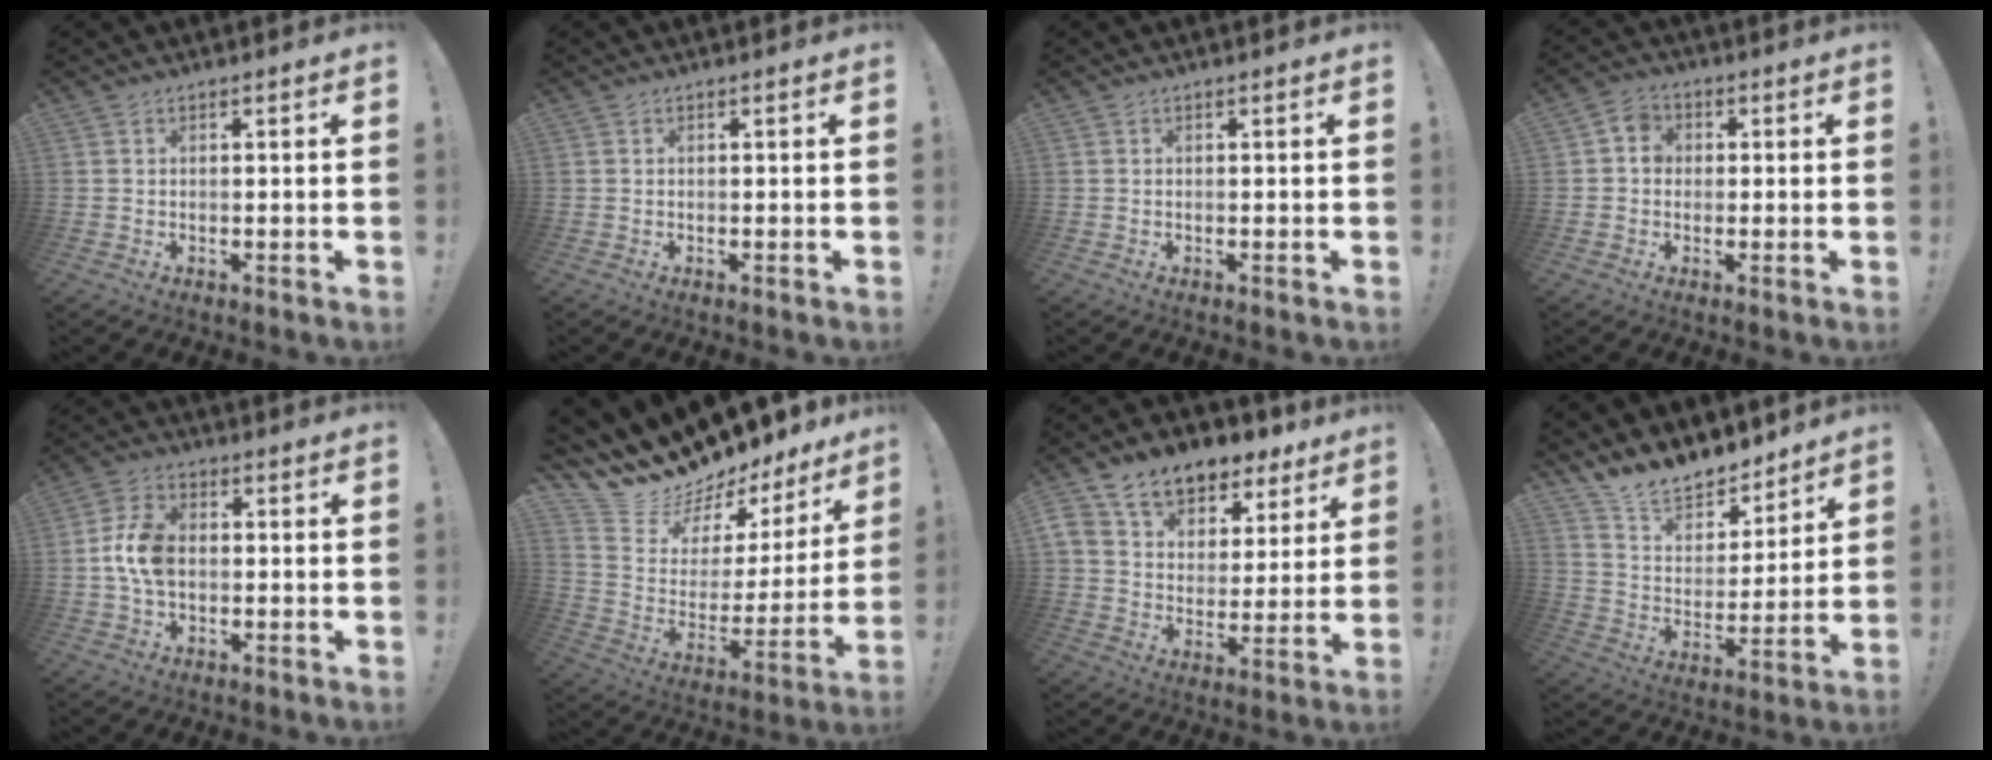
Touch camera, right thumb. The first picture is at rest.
{"total": 0.0}
{"total": 0.0}
{"total": 5.6, "force": [0.5, 4.9, 2.6], "torque": [-0.041, 0.013, 0.011]}
{"total": 9.4, "force": [-0.8, 6.2, 7.0], "torque": [-0.128, 0.009, -0.012]}
{"total": 14.7, "force": [13.8, 4.5, 2.0], "torque": [-0.059, -0.131, 0.252]}
{"total": 13.3, "force": [8.1, 8.9, 5.8], "torque": [-0.092, -0.045, 0.151]}
{"total": 12.9, "force": [11.8, 4.5, 2.7], "torque": [-0.070, -0.096, 0.221]}